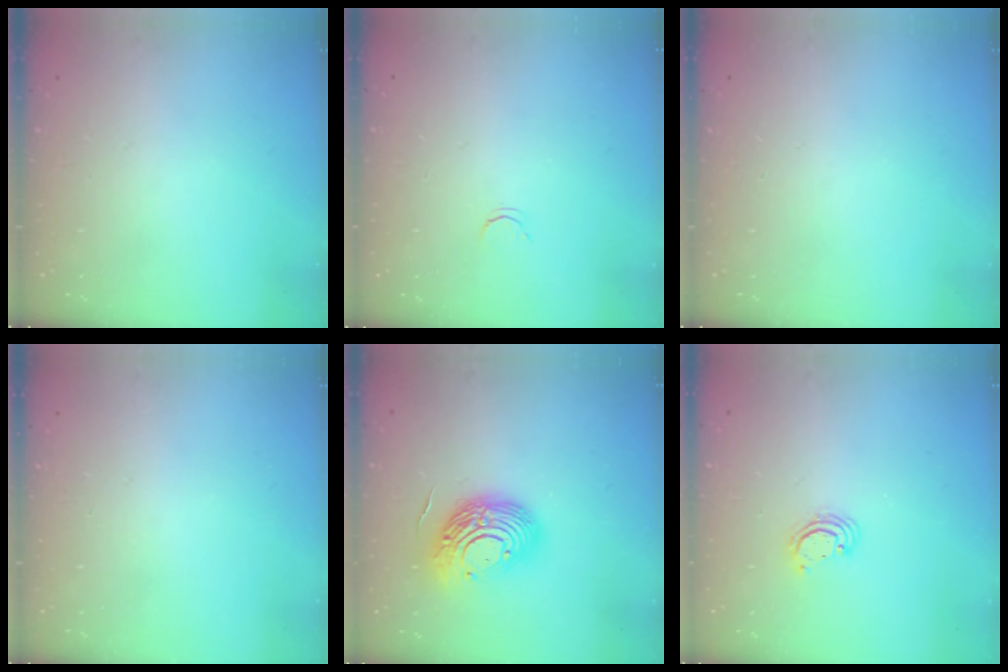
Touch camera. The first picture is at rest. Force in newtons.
{"total": 2.1, "press": 2.1, "slide": 0.4}
{"total": 0.0}
{"total": 0.0}
{"total": 14.6, "press": 14.5, "slide": 1.7}
{"total": 2.4, "press": 2.4, "slide": 0.1}